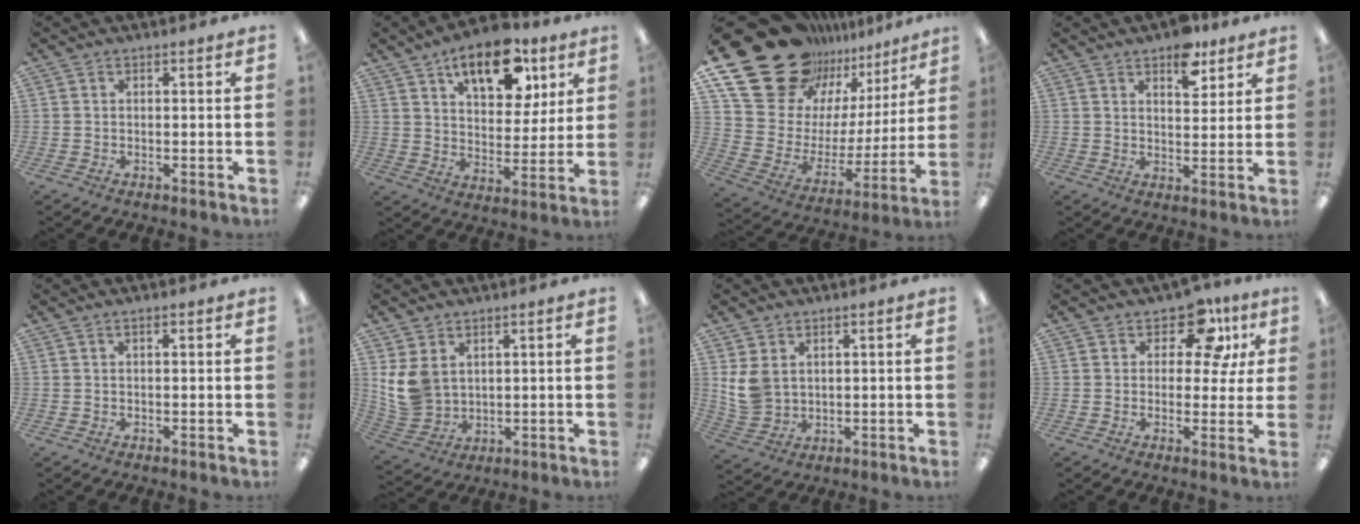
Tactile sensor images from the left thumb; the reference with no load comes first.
{"total": 15.8, "force": [9.2, 8.4, 9.8], "torque": [-0.132, -0.034, 0.155]}
{"total": 25.4, "force": [18.3, 14.6, 9.9], "torque": [-0.178, -0.127, 0.355]}
{"total": 8.4, "force": [5.7, 4.3, 4.5], "torque": [-0.038, -0.030, 0.093]}
{"total": 0.9, "force": [0.5, 0.3, 0.6], "torque": [-0.013, 0.002, 0.008]}
{"total": 9.0, "force": [3.0, 7.2, 4.5], "torque": [-0.114, -0.004, 0.062]}
{"total": 7.0, "force": [2.4, 5.6, 3.4], "torque": [-0.092, 0.001, 0.048]}
{"total": 10.6, "force": [5.7, 6.1, 6.5], "torque": [-0.092, -0.022, 0.098]}